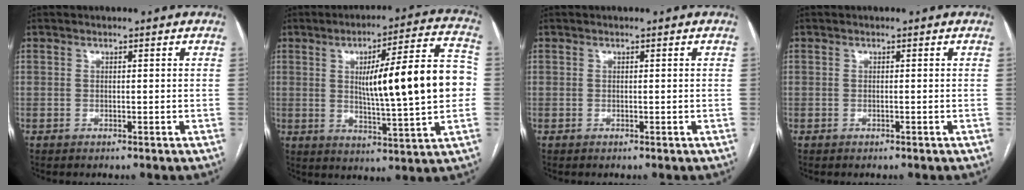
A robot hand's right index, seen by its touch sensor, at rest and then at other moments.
{"total": 17.8, "force": [1.1, 1.5, 17.7], "torque": [-0.263, 0.018, 0.016]}
{"total": 0.0}
{"total": 0.0}